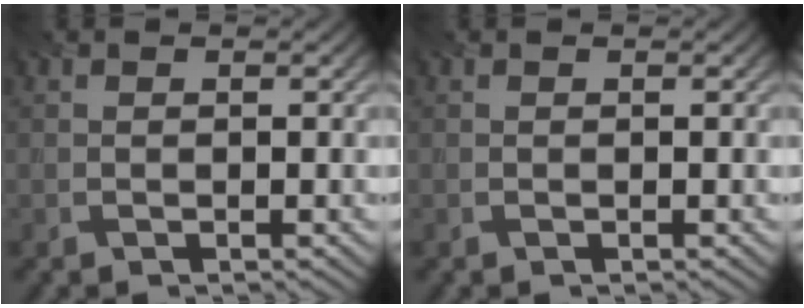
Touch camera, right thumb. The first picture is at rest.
{"total": 0.0}